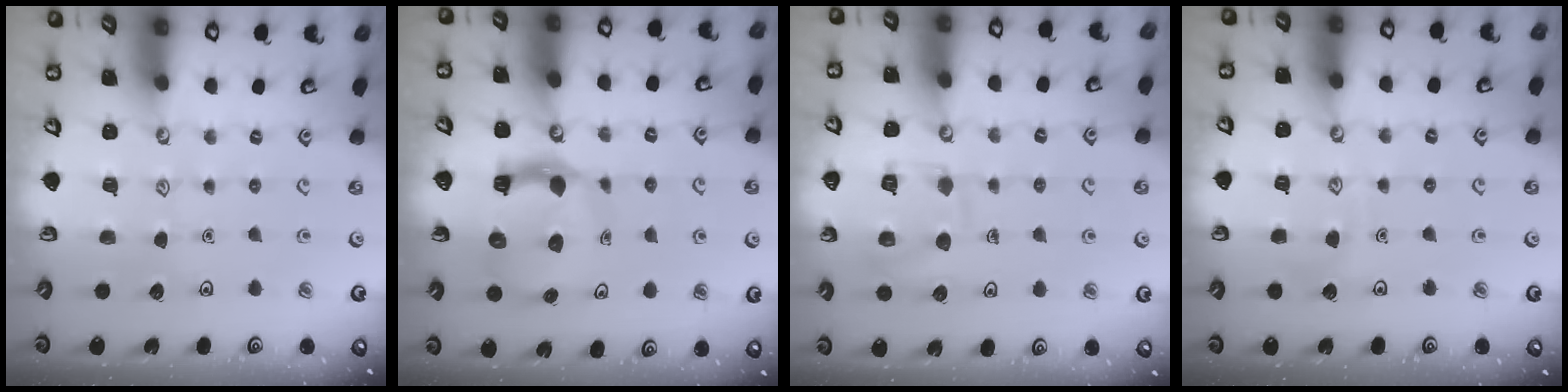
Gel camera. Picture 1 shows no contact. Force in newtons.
{"total": 9.7, "press": 9.6, "slide": 1.4}
{"total": 11.5, "press": 11.5, "slide": 1.0}
{"total": 3.7, "press": 3.7, "slide": 0.3}